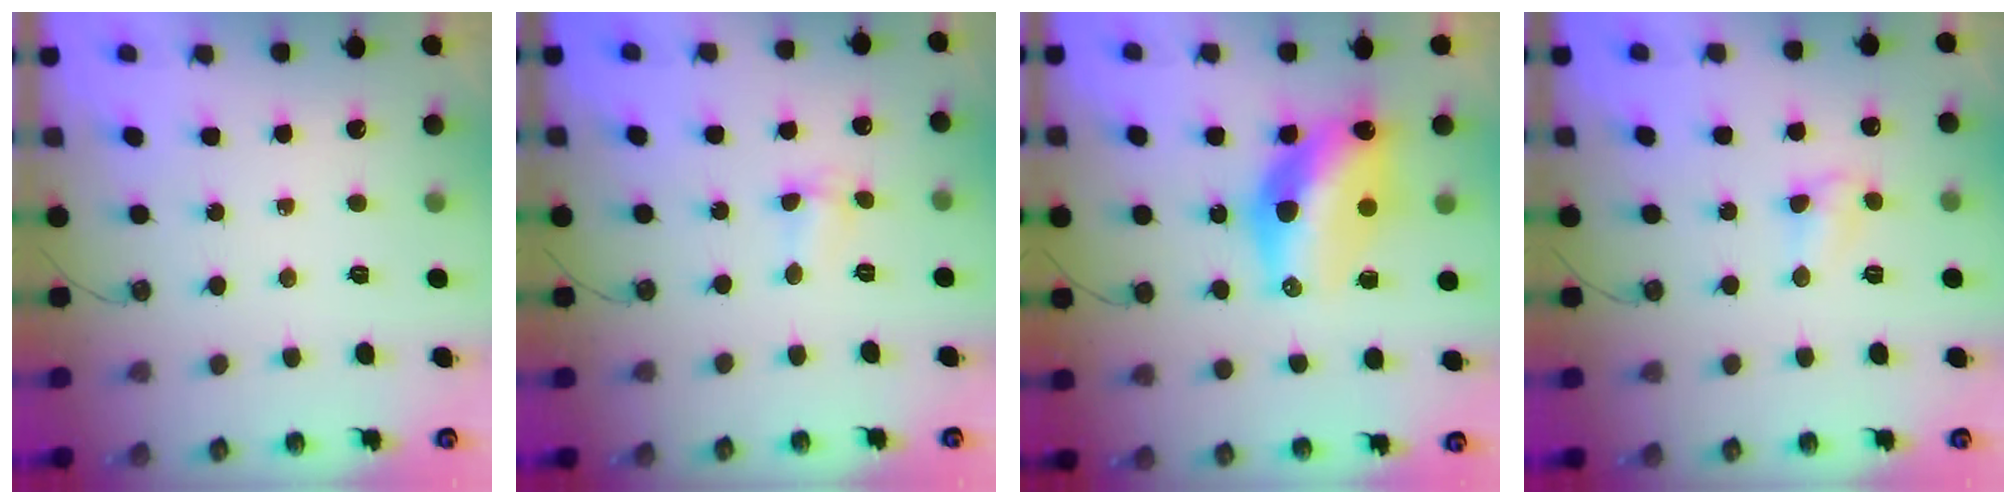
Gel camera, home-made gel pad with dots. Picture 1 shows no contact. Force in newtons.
{"total": 1.7, "press": 1.6, "slide": 0.6}
{"total": 13.8, "press": 13.7, "slide": 1.6}
{"total": 5.5, "press": 5.4, "slide": 0.6}